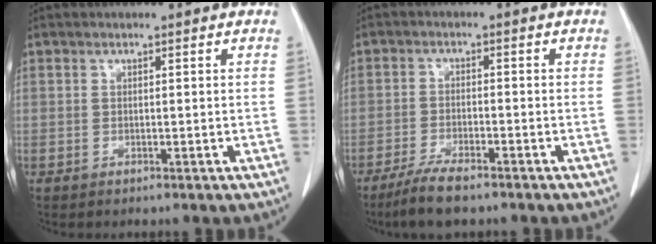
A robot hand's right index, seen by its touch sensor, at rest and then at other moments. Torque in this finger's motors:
{"motor_torque": [0.46, -0.47, 0.21, 0.07]}